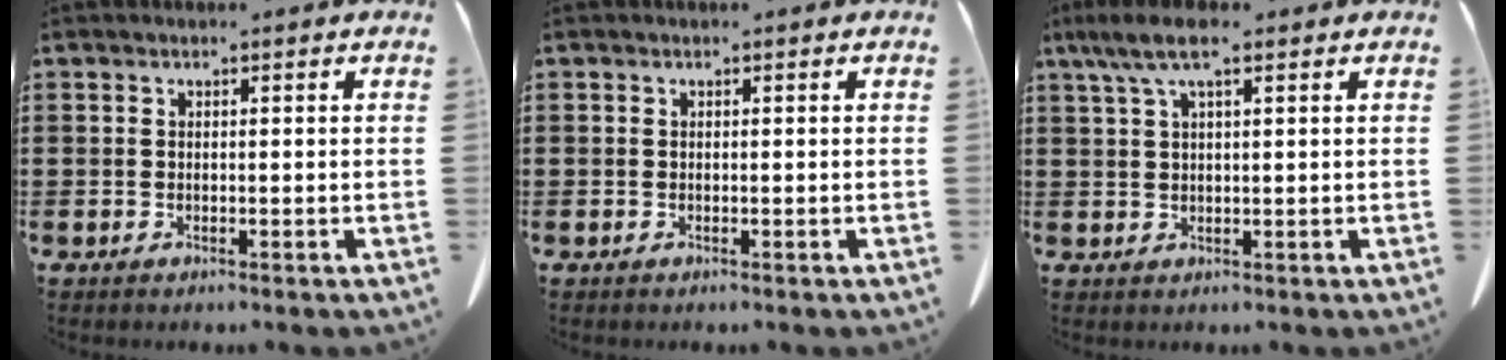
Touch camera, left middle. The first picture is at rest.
{"total": 0.0}
{"total": 5.5, "force": [2.9, 1.3, 4.4], "torque": [-0.092, 0.004, 0.051]}